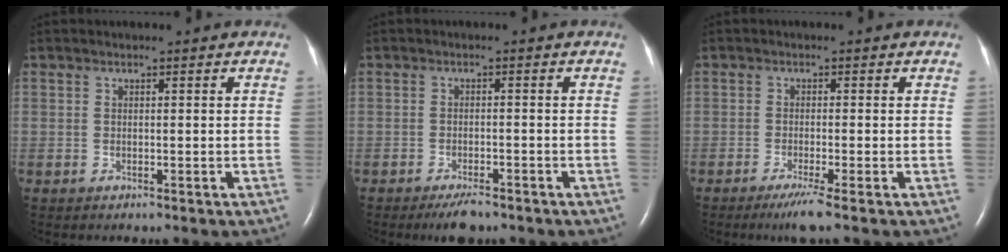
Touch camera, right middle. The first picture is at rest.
{"total": 3.4, "force": [-2.6, 0.9, 1.9], "torque": [-0.040, -0.005, -0.040]}
{"total": 3.3, "force": [-2.1, -0.6, 2.4], "torque": [-0.050, -0.013, -0.041]}